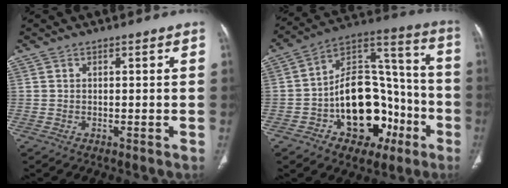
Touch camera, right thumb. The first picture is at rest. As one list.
[{"total": 22.6, "force": [-7.3, 14.5, 15.8], "torque": [-0.189, 0.068, -0.099]}]